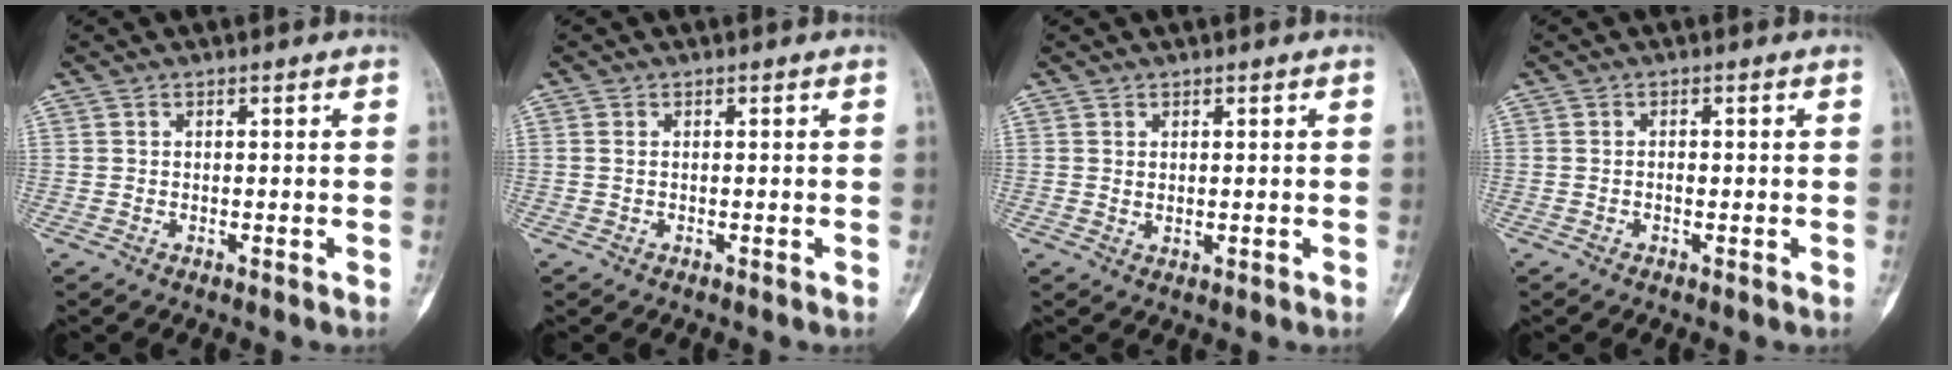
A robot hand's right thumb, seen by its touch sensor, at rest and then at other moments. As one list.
[{"total": 0.7, "force": [0.2, 0.5, 0.5], "torque": [-0.012, 0.002, 0.005]}, {"total": 1.1, "force": [0.6, 0.5, 0.8], "torque": [-0.009, -0.007, 0.015]}, {"total": 0.8, "force": [-0.1, 0.5, 0.6], "torque": [-0.009, 0.002, -0.002]}]